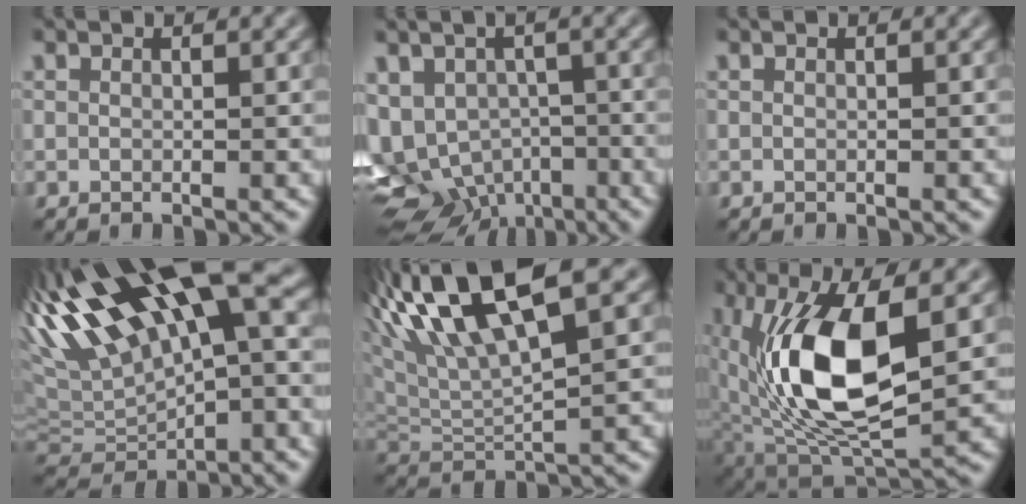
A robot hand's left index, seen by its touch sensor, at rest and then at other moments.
{"total": 9.9, "force": [-3.4, 7.1, 6.0], "torque": [-0.100, -0.015, -0.036]}
{"total": 0.0}
{"total": 15.7, "force": [5.4, 5.5, 13.6], "torque": [-0.263, 0.015, 0.103]}
{"total": 10.1, "force": [5.4, 2.7, 8.1], "torque": [-0.152, 0.025, 0.098]}
{"total": 11.7, "force": [1.3, 5.5, 10.3], "torque": [-0.201, -0.004, 0.028]}